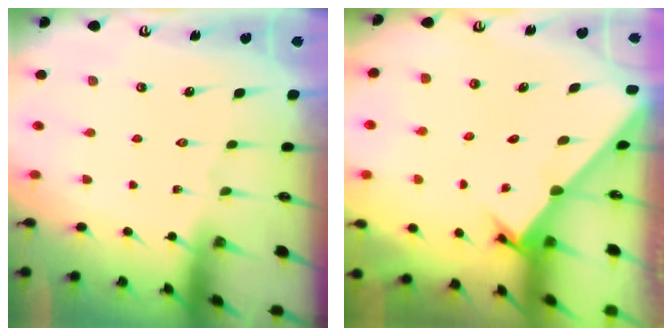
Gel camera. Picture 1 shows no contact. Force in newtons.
{"total": 2.0, "press": 2.0, "slide": 0.2}